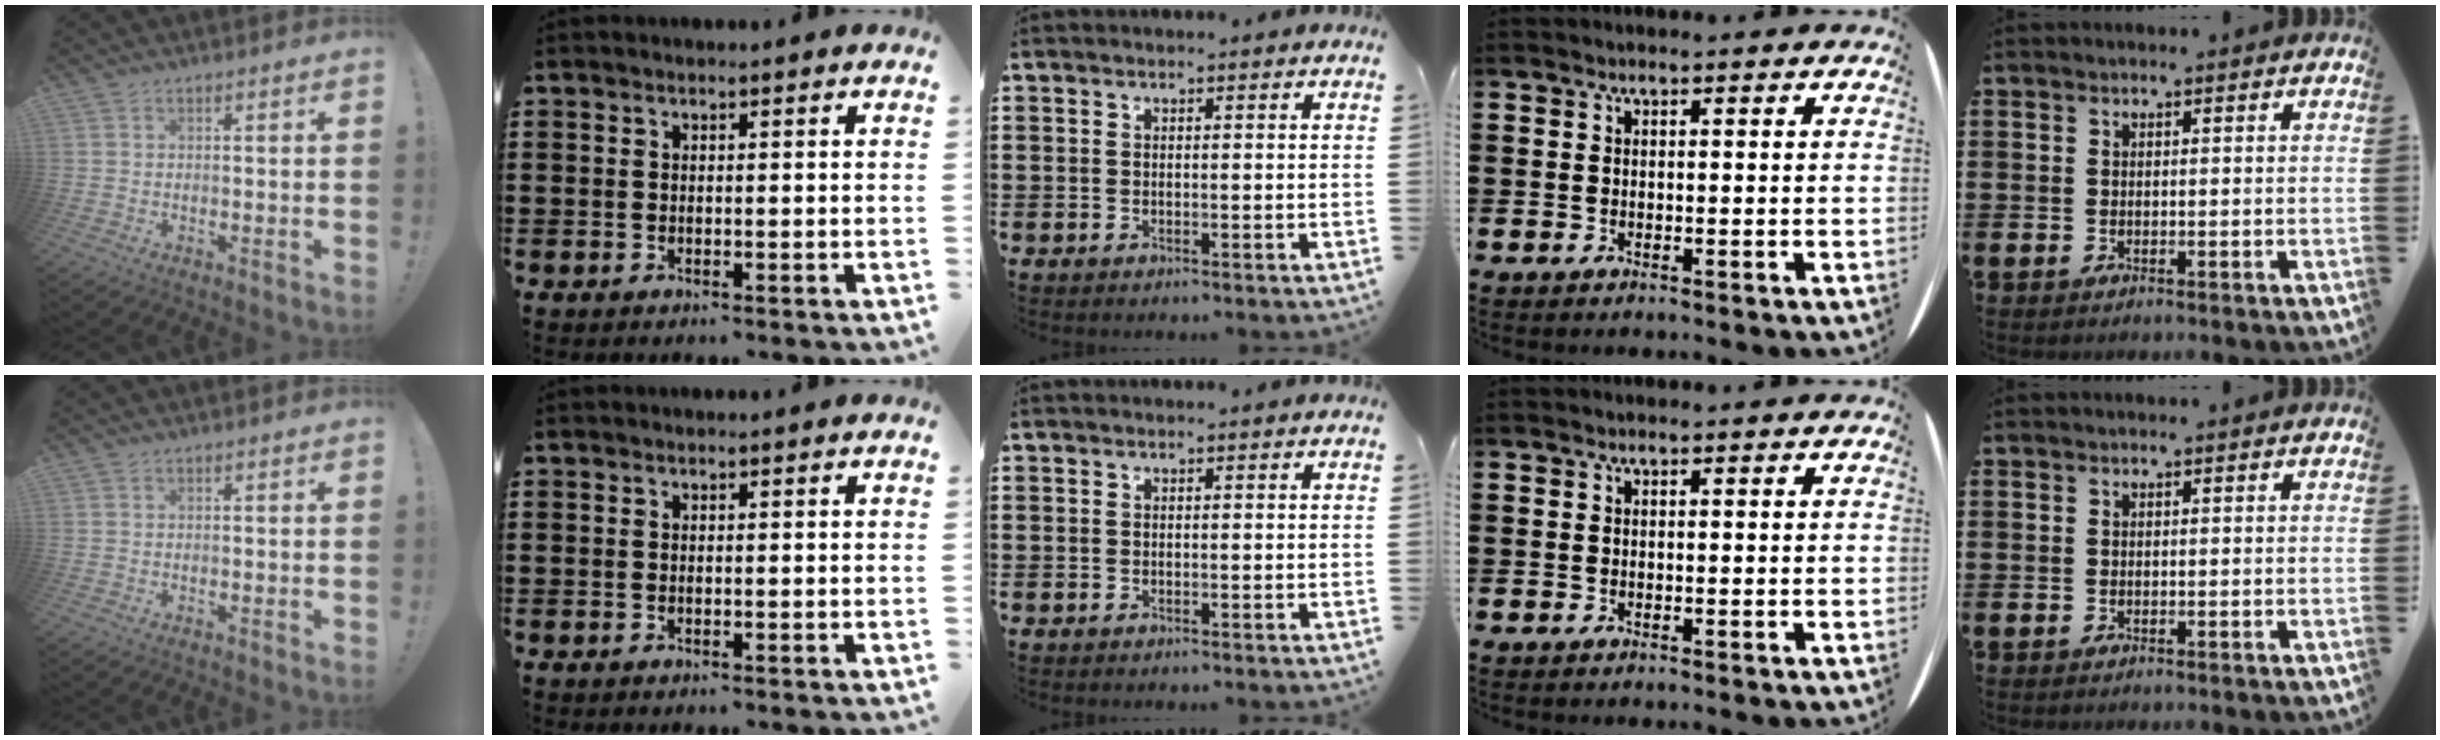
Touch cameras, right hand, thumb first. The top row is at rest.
{}